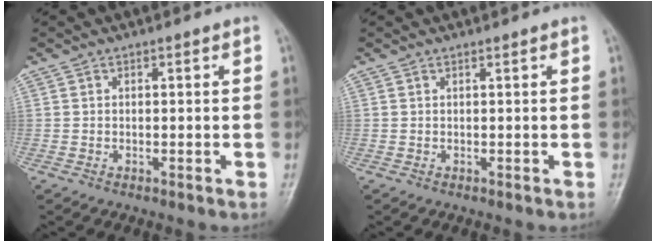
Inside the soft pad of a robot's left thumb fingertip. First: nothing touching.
{"total": 0.0}